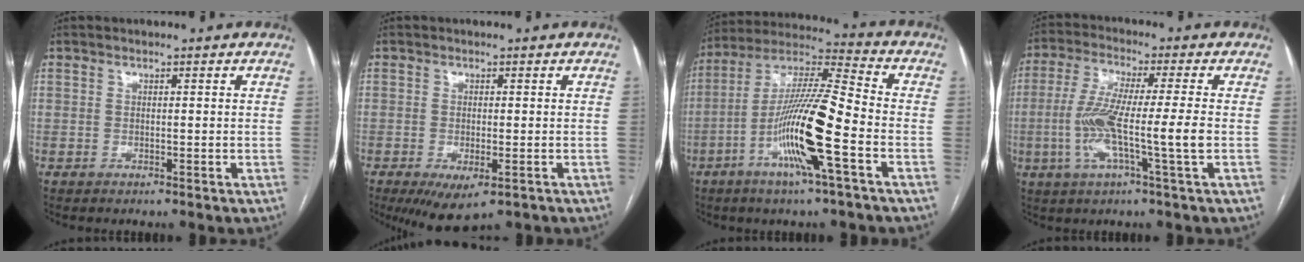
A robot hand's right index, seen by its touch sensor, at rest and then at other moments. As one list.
[{"total": 6.8, "force": [-3.9, 2.5, 4.9], "torque": [-0.074, -0.016, -0.056]}, {"total": 15.9, "force": [-5.5, 0.3, 14.9], "torque": [-0.293, -0.002, -0.106]}, {"total": 10.8, "force": [-2.0, -0.4, 10.6], "torque": [-0.211, -0.004, -0.043]}]